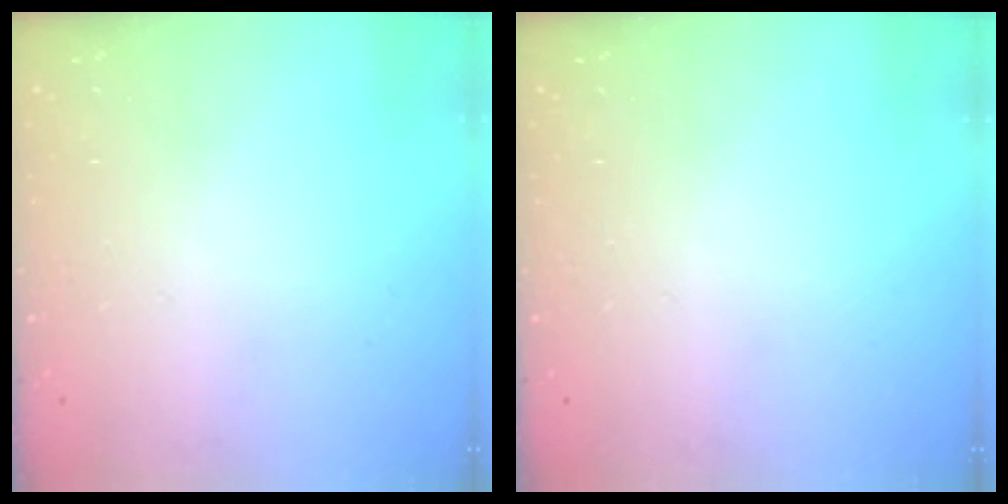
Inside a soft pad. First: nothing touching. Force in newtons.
{"total": 0.0}